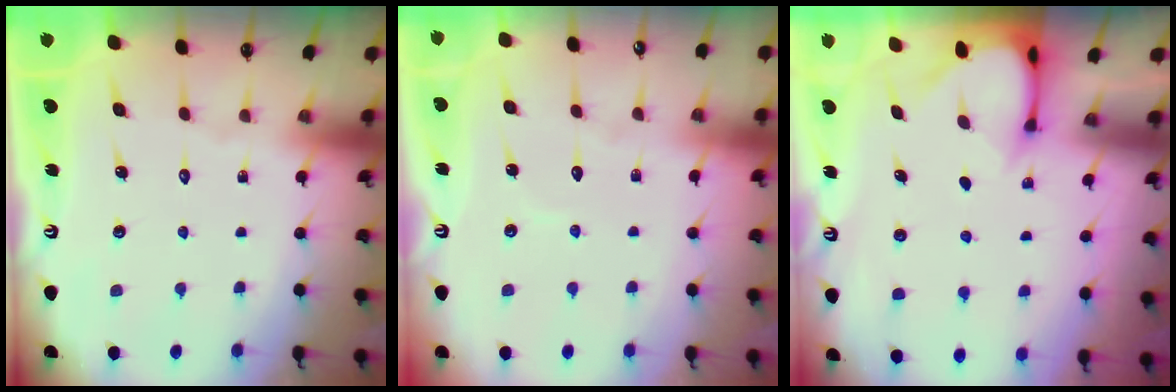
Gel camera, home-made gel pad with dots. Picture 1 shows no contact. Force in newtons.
{"total": 3.9, "press": 3.9, "slide": 0.3}
{"total": 2.9, "press": 2.9, "slide": 0.2}